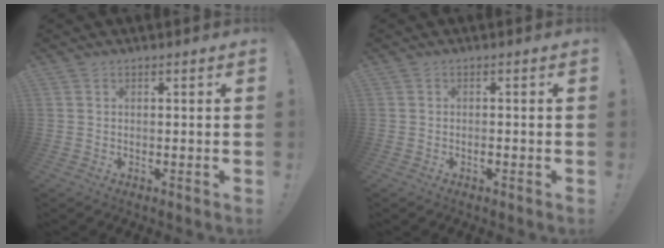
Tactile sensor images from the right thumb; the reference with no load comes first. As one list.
[{"total": 0.9, "force": [-0.6, 0.2, 0.6], "torque": [-0.010, -0.001, -0.009]}]